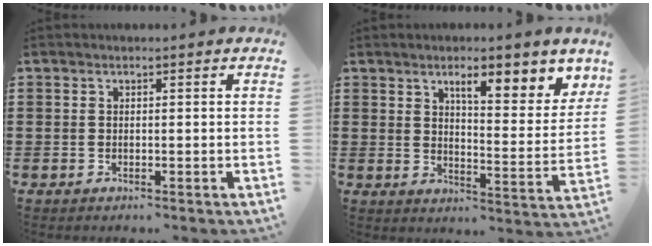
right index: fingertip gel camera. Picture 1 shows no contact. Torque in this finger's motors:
{"motor_torque": [1.26, 0.87, 0.41, 0.10]}